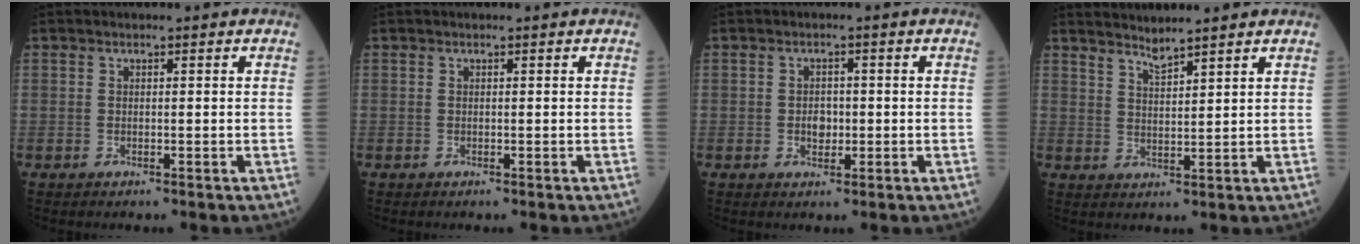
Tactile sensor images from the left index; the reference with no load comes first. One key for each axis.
{"total": 0.0}
{"total": 2.1, "fx": -0.4, "fy": 1.6, "fz": 1.4, "tx": -0.019, "ty": 0.003, "tz": -0.004}
{"total": 3.7, "fx": 3.4, "fy": -0.5, "fz": 1.2, "tx": -0.026, "ty": 0.003, "tz": 0.066}